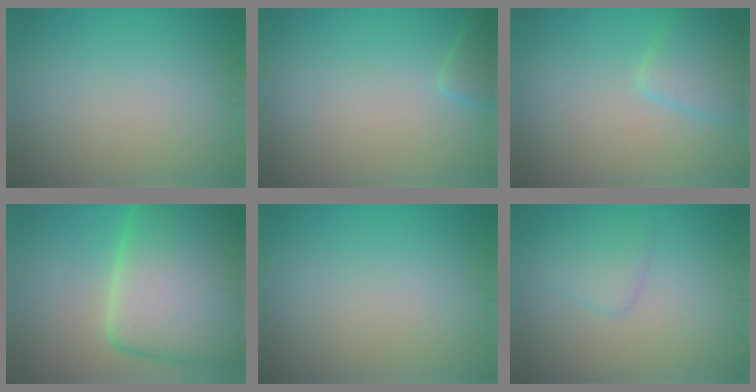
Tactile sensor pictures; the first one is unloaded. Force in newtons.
{"total": 1.4, "press": 1.4, "slide": 0.1}
{"total": 3.0, "press": 3.0, "slide": 0.3}
{"total": 14.8, "press": 14.8, "slide": 1.2}
{"total": 0.0}
{"total": 1.9, "press": 1.9, "slide": 0.2}